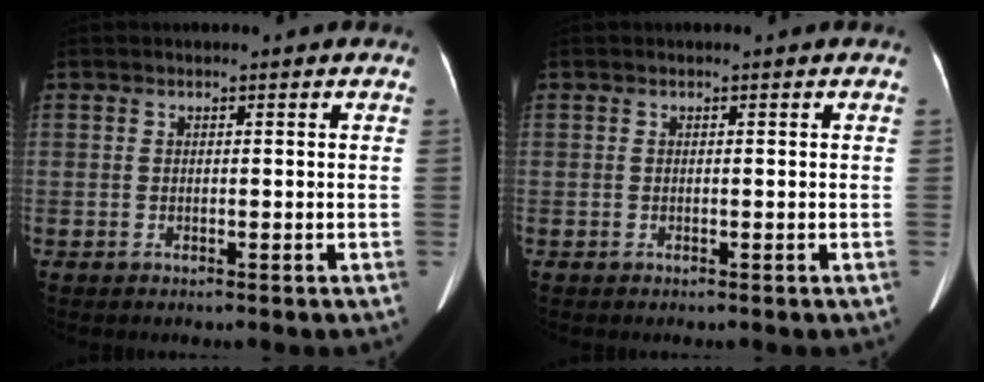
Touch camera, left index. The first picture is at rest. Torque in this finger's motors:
{"motor_torque": [0.02, 0.07, 0.00, -0.01]}